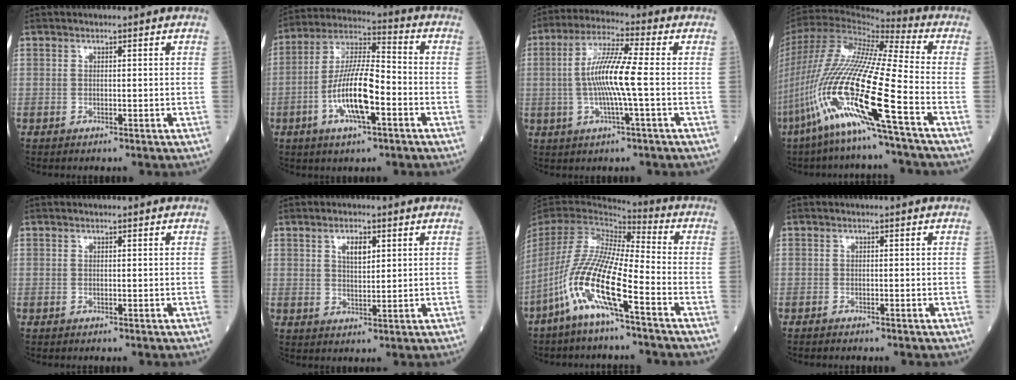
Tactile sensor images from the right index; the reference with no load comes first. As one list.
[{"total": 12.6, "force": [-3.8, 2.9, 11.7], "torque": [-0.230, 0.006, -0.068]}, {"total": 9.7, "force": [-0.7, 0.1, 9.6], "torque": [-0.187, 0.007, -0.021]}, {"total": 23.0, "force": [-9.9, 0.2, 20.7], "torque": [-0.460, -0.047, -0.196]}, {"total": 0.0}, {"total": 3.5, "force": [1.5, 1.3, 2.8], "torque": [-0.049, 0.000, 0.027]}, {"total": 15.1, "force": [-7.5, 1.2, 13.0], "torque": [-0.275, -0.019, -0.150]}, {"total": 0.5, "force": [-0.5, 0.0, 0.2], "torque": [-0.008, -0.002, -0.011]}]